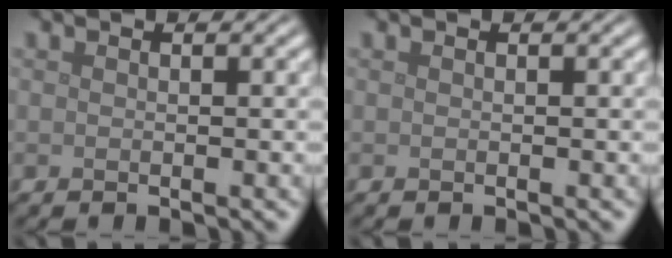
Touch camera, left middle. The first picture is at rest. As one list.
[{"total": 0.0}]